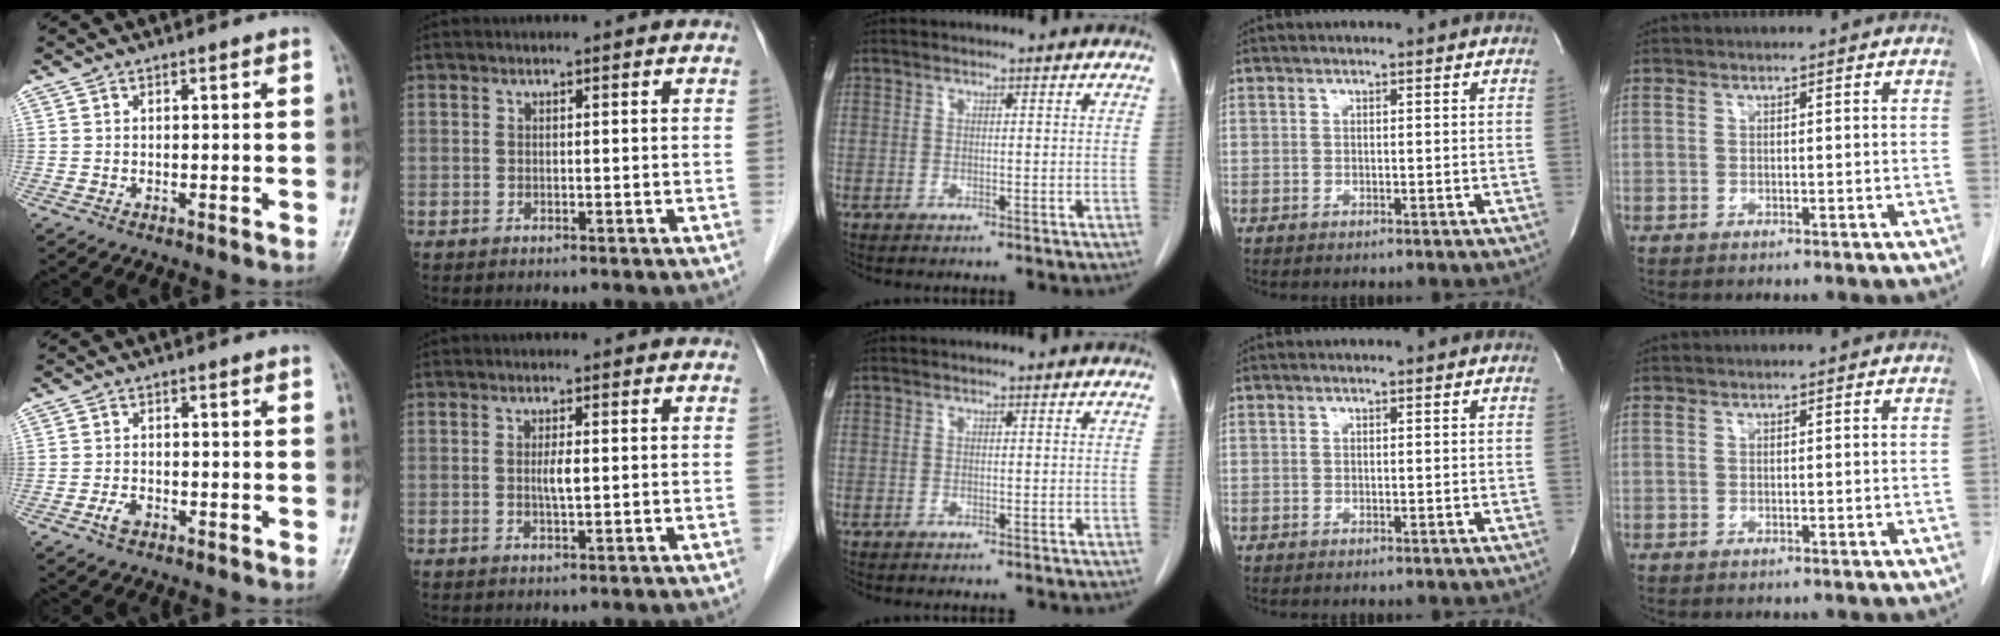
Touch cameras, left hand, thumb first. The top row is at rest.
{"thumb": {"total": 2.3, "force": [-1.2, 1.3, 1.3], "torque": [-0.026, 0.005, -0.024]}, "index": {"total": 2.0, "force": [0.0, 0.2, 2.0], "torque": [-0.040, -0.003, 0.000]}}